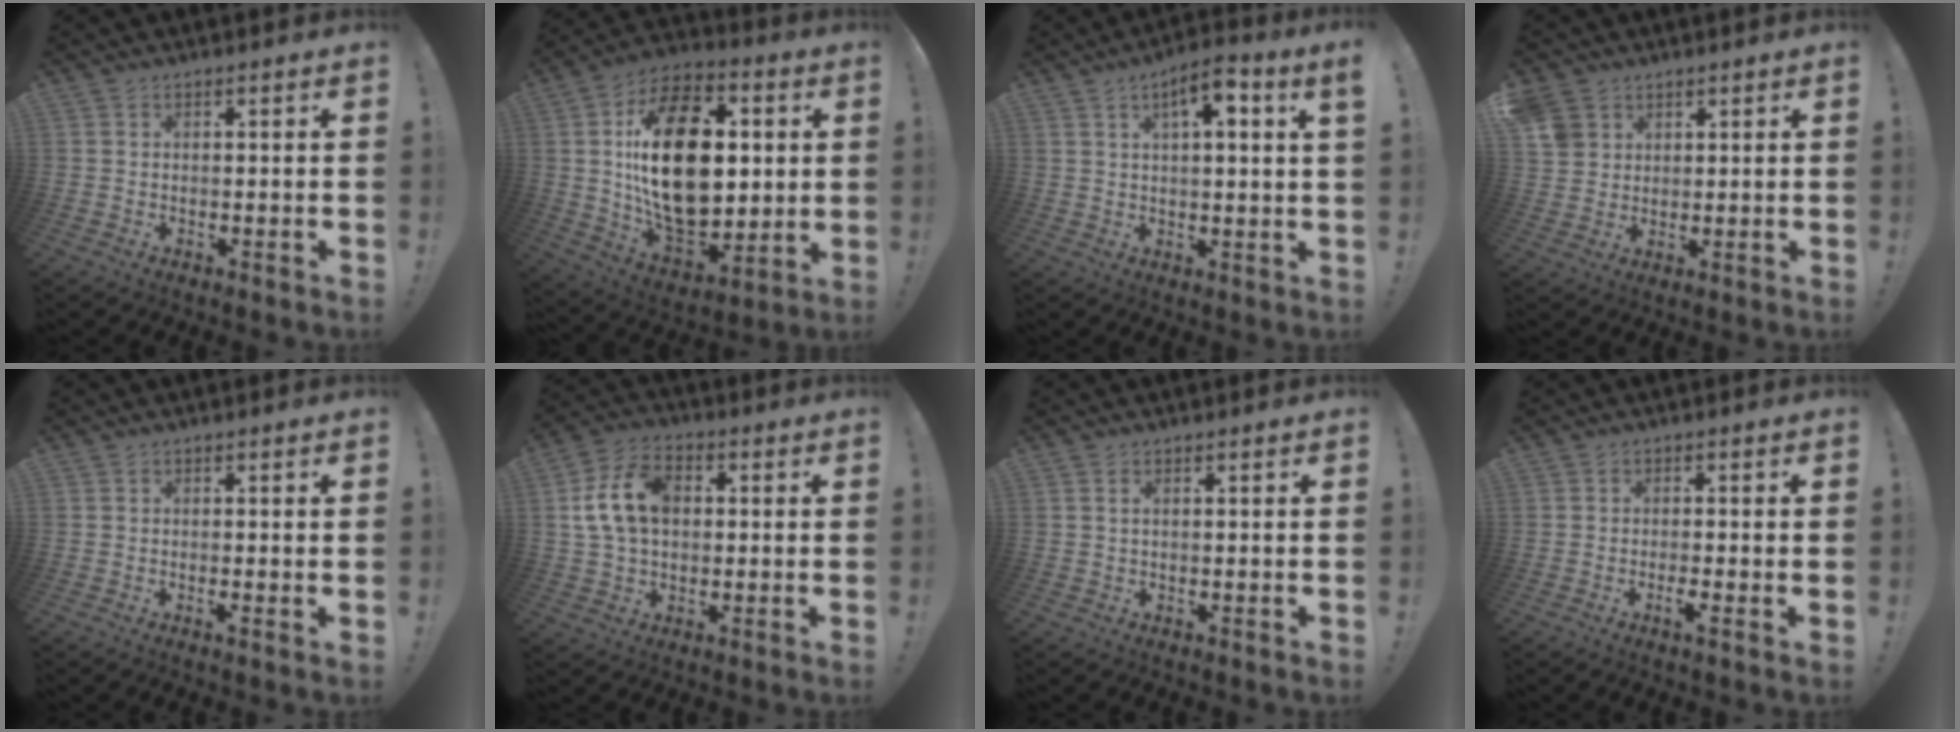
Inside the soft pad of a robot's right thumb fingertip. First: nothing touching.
{"total": 28.6, "force": [3.6, 17.9, 21.9], "torque": [-0.401, -0.014, 0.069]}
{"total": 7.1, "force": [3.0, 1.1, 6.3], "torque": [-0.092, -0.010, 0.042]}
{"total": 5.6, "force": [3.1, 4.4, 1.4], "torque": [-0.023, -0.012, 0.064]}
{"total": 1.4, "force": [0.0, -0.3, 1.3], "torque": [-0.015, -0.007, -0.001]}
{"total": 13.4, "force": [2.1, 9.4, 9.3], "torque": [-0.169, 0.010, 0.042]}
{"total": 0.8, "force": [0.2, 0.2, 0.8], "torque": [-0.022, 0.004, 0.004]}
{"total": 2.9, "force": [-1.1, -0.4, 2.6], "torque": [-0.041, -0.011, -0.018]}